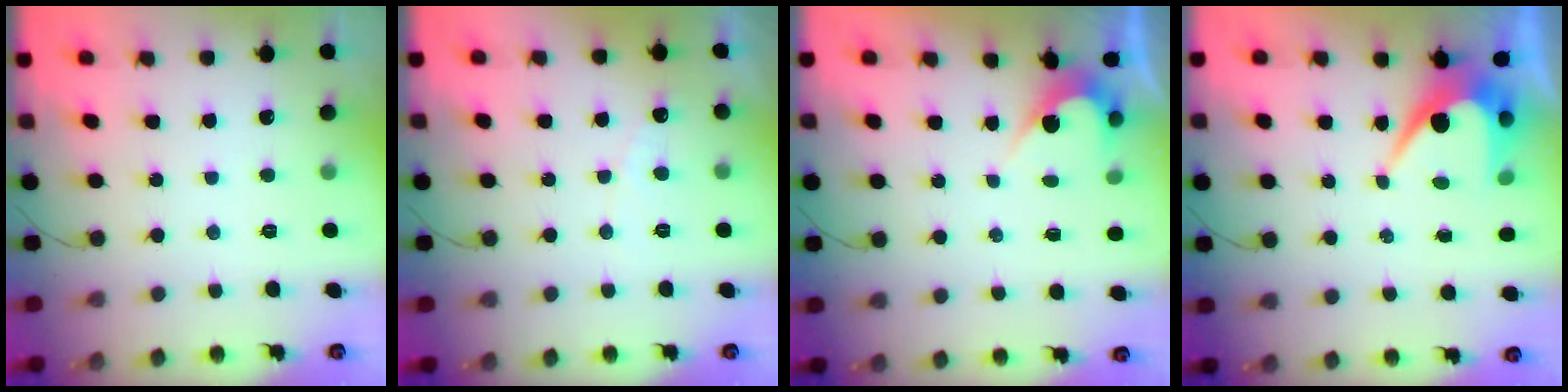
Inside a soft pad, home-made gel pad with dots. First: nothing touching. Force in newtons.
{"total": 2.7, "press": 2.7, "slide": 0.2}
{"total": 2.4, "press": 2.4, "slide": 0.1}
{"total": 8.2, "press": 8.2, "slide": 0.4}